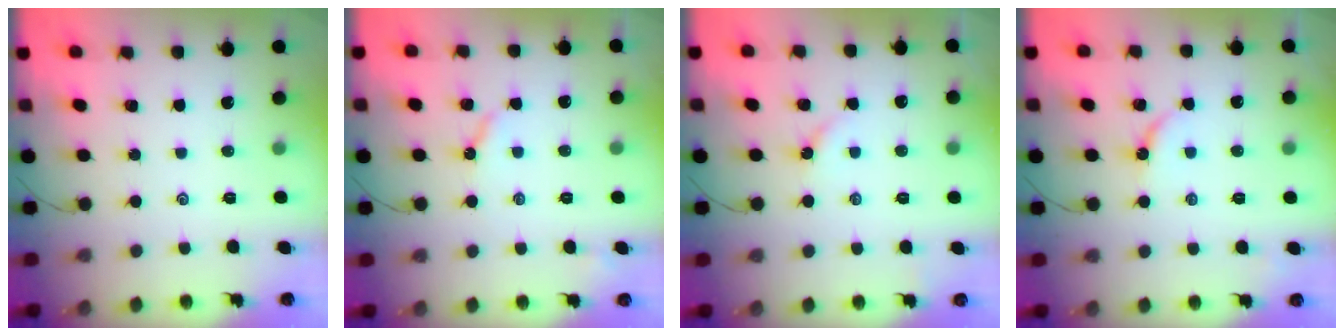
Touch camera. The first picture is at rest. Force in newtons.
{"total": 3.6, "press": 3.6, "slide": 0.6}
{"total": 2.9, "press": 2.9, "slide": 0.4}
{"total": 4.2, "press": 4.1, "slide": 0.6}